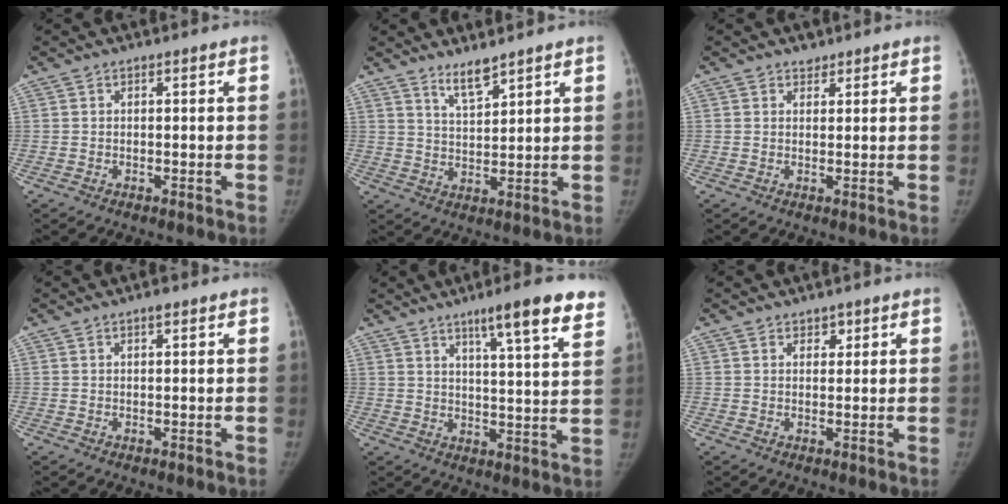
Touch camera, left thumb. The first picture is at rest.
{"total": 4.7, "force": [3.9, 0.8, 2.5], "torque": [-0.040, -0.036, 0.076]}
{"total": 1.5, "force": [1.0, 1.0, -0.1], "torque": [0.015, -0.007, 0.007]}
{"total": 1.1, "force": [0.7, 0.3, 0.8], "torque": [-0.012, 0.000, 0.009]}
{"total": 12.6, "force": [8.5, 1.5, 9.2], "torque": [-0.117, -0.041, 0.112]}
{"total": 1.7, "force": [1.2, 1.2, 0.5], "torque": [0.009, -0.006, 0.015]}